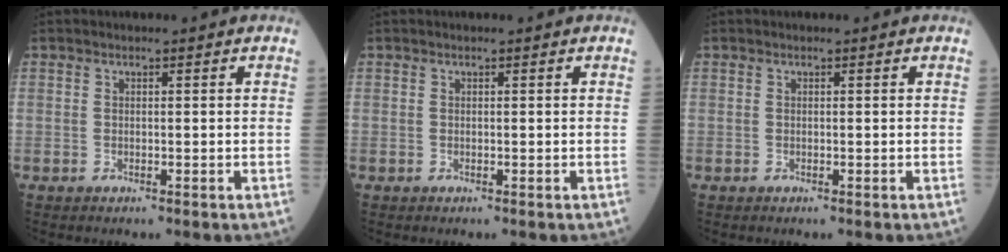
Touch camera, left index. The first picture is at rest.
{"total": 0.0}
{"total": 0.0}